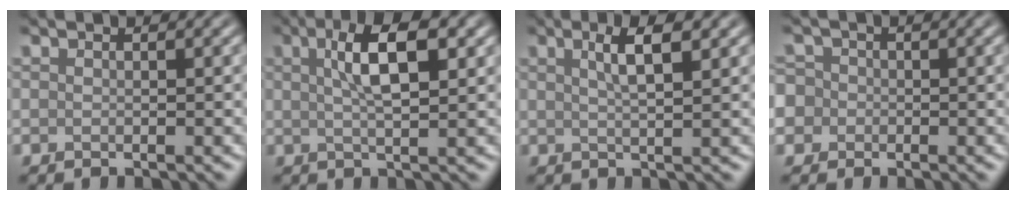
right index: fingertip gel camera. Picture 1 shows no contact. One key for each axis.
{"total": 5.2, "fx": 1.8, "fy": 1.5, "fz": 4.7, "tx": -0.078, "ty": 0.011, "tz": 0.026}
{"total": 3.4, "fx": 1.5, "fy": 0.9, "fz": 2.9, "tx": -0.039, "ty": 0.007, "tz": 0.022}
{"total": 5.8, "fx": -1.2, "fy": 5.3, "fz": 1.8, "tx": -0.041, "ty": 0.021, "tz": -0.061}